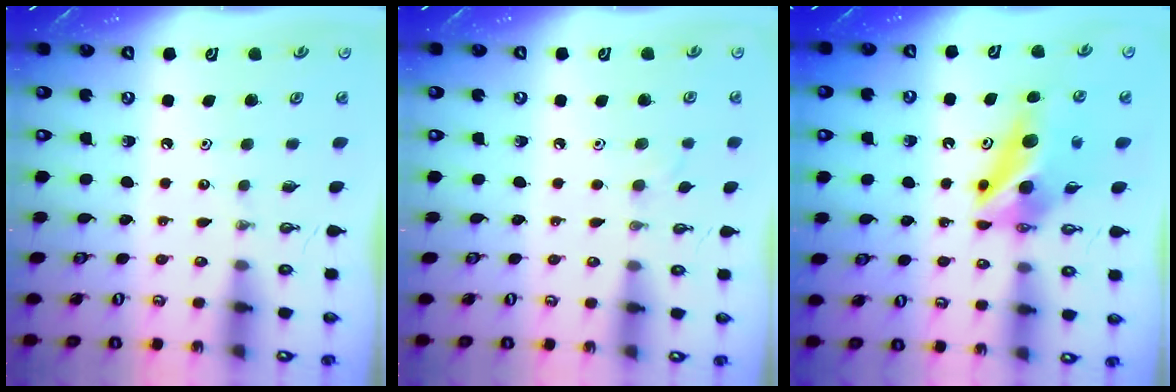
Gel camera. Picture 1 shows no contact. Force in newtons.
{"total": 4.8, "press": 4.6, "slide": 1.4}
{"total": 11.0, "press": 10.9, "slide": 1.3}